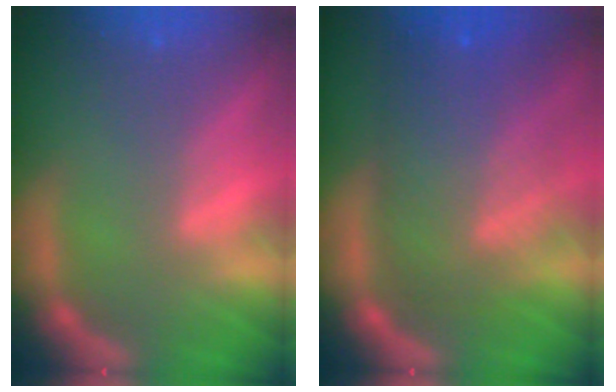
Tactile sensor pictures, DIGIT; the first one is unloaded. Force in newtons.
{"total": 9.5}